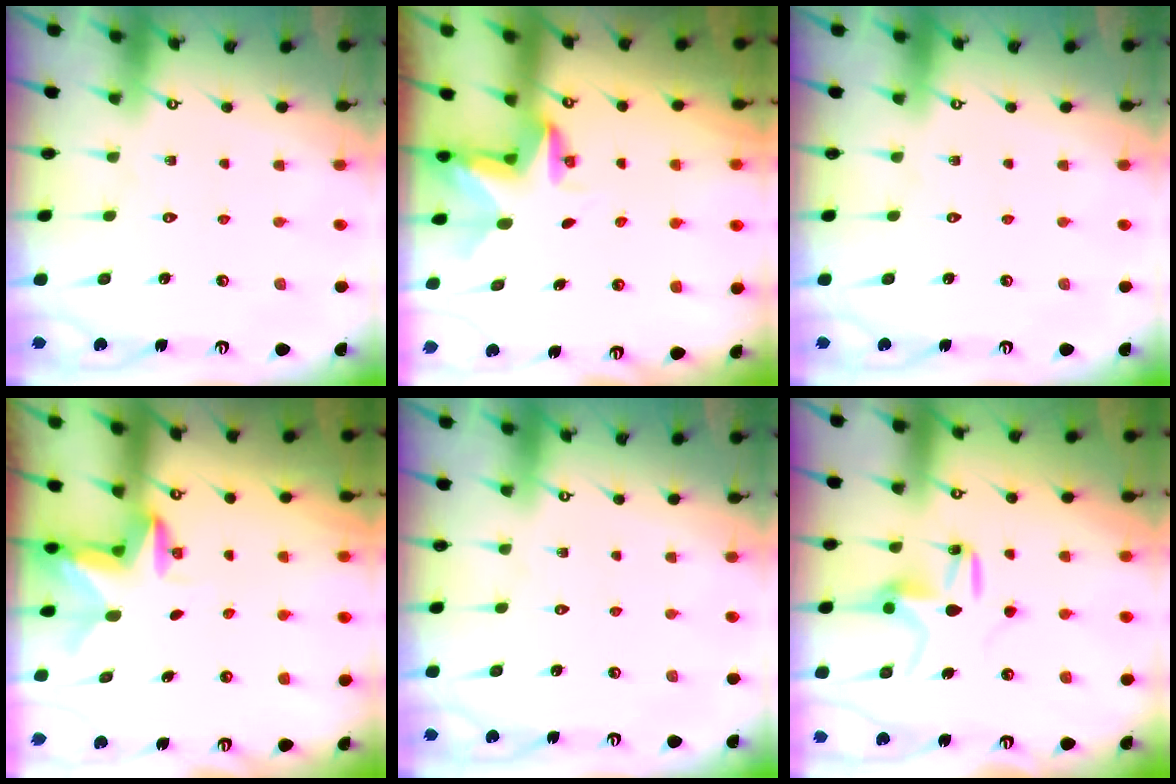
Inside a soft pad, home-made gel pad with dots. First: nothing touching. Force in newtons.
{"total": 3.1, "press": 3.1, "slide": 0.2}
{"total": 0.0}
{"total": 2.8, "press": 2.8, "slide": 0.5}
{"total": 0.0}
{"total": 9.6, "press": 9.6, "slide": 0.2}